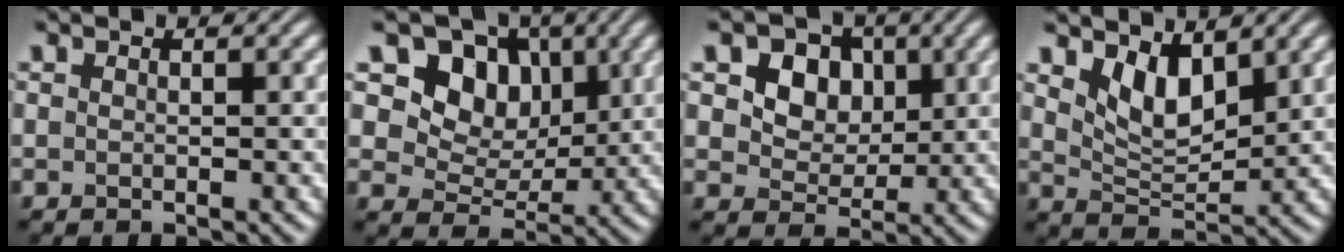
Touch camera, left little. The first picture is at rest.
{"total": 8.4, "force": [3.3, 6.5, 4.2], "torque": [-0.081, -0.004, 0.063]}
{"total": 7.3, "force": [2.8, 5.6, 3.7], "torque": [-0.082, 0.006, 0.048]}
{"total": 4.1, "force": [2.3, 2.0, 2.7], "torque": [-0.060, -0.011, 0.043]}